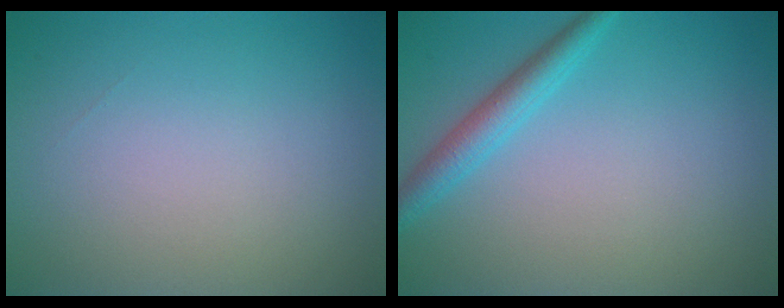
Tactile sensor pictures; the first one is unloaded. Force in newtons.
{"total": 2.6, "press": 2.6, "slide": 0.1}